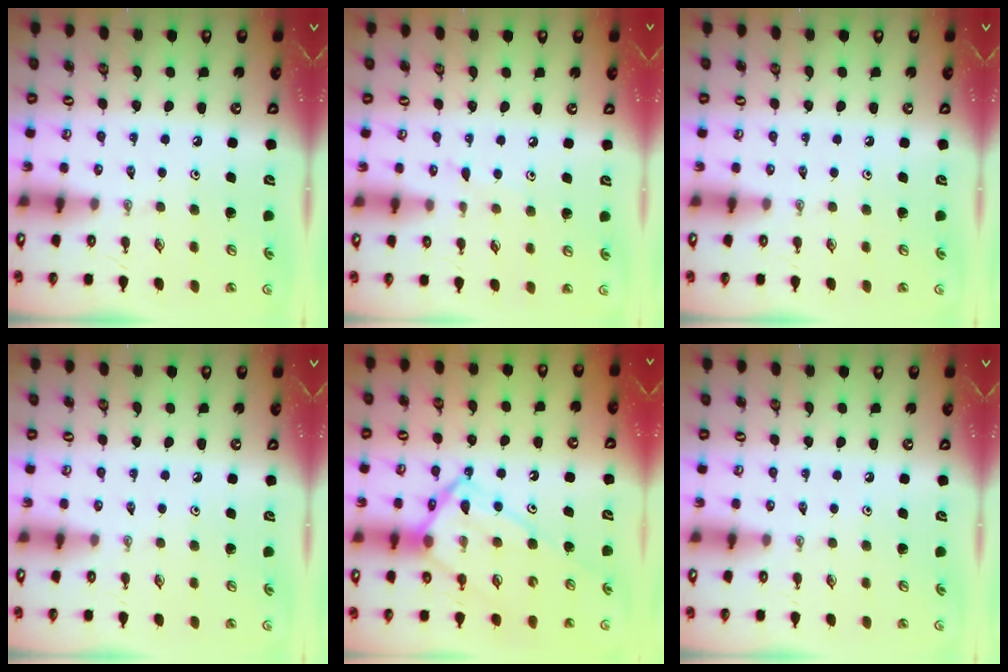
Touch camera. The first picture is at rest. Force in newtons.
{"total": 5.0, "press": 4.9, "slide": 0.6}
{"total": 0.0}
{"total": 0.0}
{"total": 15.1, "press": 15.1, "slide": 1.6}
{"total": 0.0}